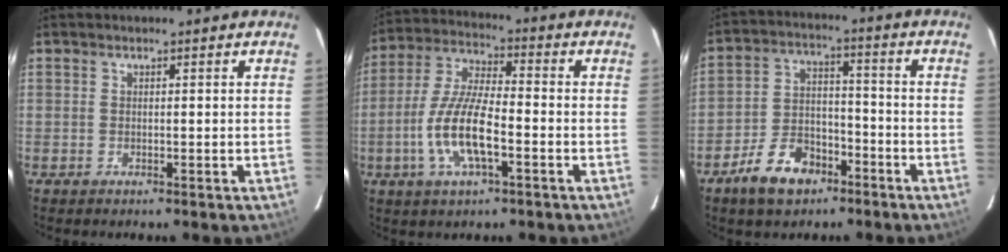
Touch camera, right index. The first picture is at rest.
{"total": 12.2, "force": [-4.1, 3.8, 10.9], "torque": [-0.232, -0.004, -0.077]}
{"total": 10.5, "force": [-6.8, 6.0, 5.3], "torque": [-0.115, 0.019, -0.112]}